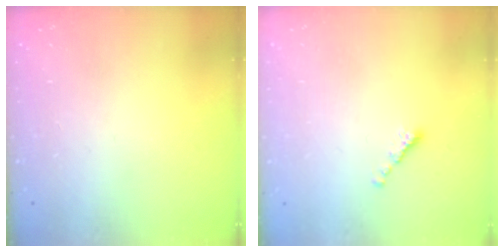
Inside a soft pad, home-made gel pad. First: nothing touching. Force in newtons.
{"total": 0.0}